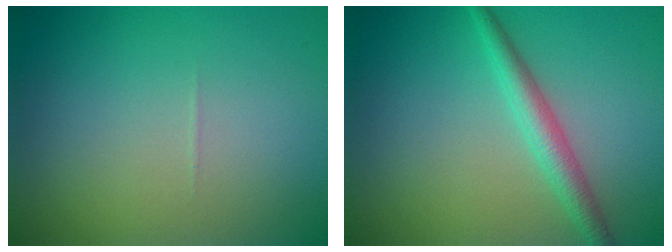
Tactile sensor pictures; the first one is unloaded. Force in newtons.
{"total": 2.6, "press": 2.6, "slide": 0.0}